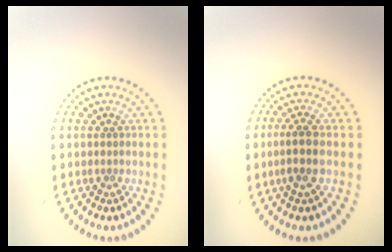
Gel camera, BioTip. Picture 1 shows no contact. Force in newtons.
{"total": 2.3, "press": 2.0, "slide": 1.2}